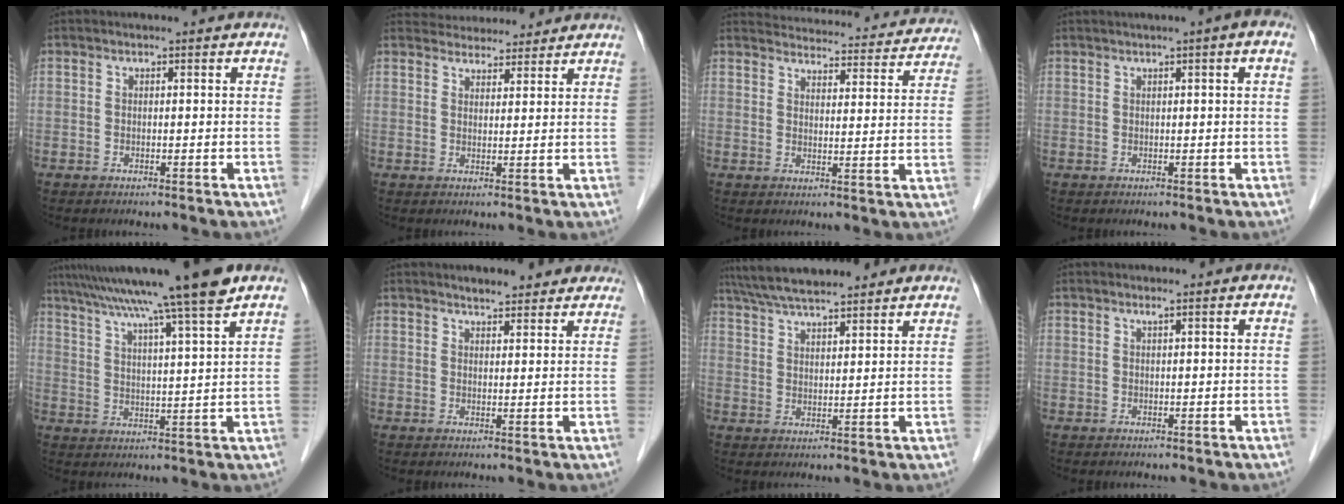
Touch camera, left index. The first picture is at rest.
{"total": 8.2, "force": [7.9, 1.9, 1.2], "torque": [-0.010, 0.023, 0.108]}
{"total": 22.8, "force": [21.8, 4.6, 4.8], "torque": [-0.065, -0.019, 0.256]}
{"total": 2.8, "force": [1.1, -0.1, 2.5], "torque": [-0.040, 0.008, 0.018]}
{"total": 16.8, "force": [13.8, -2.2, 9.3], "torque": [-0.161, 0.003, 0.204]}
{"total": 6.7, "force": [6.0, 1.6, 2.5], "torque": [-0.029, 0.014, 0.075]}
{"total": 13.3, "force": [11.8, 1.6, 6.1], "torque": [-0.109, 0.034, 0.188]}
{"total": 0.7, "force": [0.5, -0.3, 0.4], "torque": [-0.018, -0.007, 0.015]}